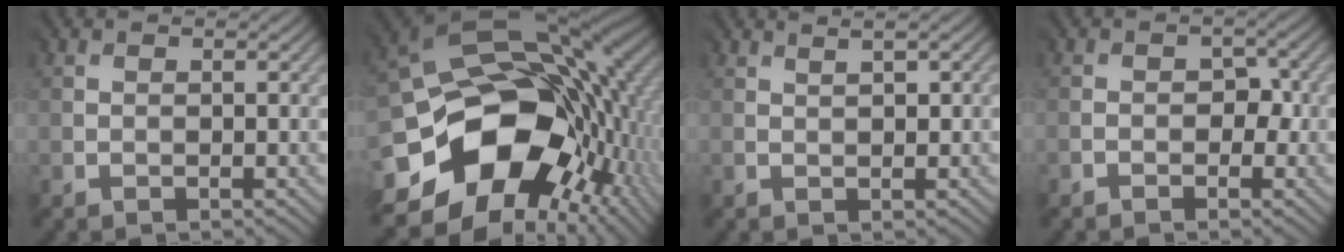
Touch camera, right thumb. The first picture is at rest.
{"total": 19.3, "force": [-3.3, 14.5, 12.3], "torque": [-0.245, -0.045, -0.028]}
{"total": 1.2, "force": [1.0, -0.3, 0.7], "torque": [-0.012, -0.001, 0.022]}
{"total": 1.5, "force": [-0.9, 0.9, 0.9], "torque": [0.001, 0.004, -0.013]}